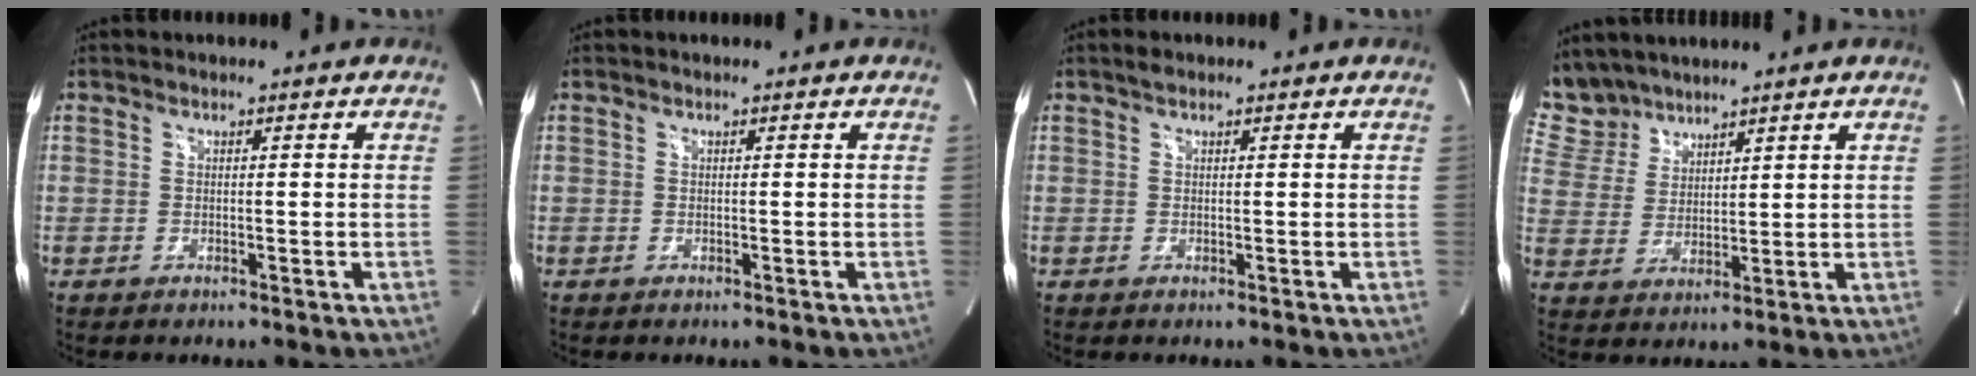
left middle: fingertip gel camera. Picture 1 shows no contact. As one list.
[{"total": 0.0}, {"total": 1.1, "force": [0.8, 0.4, 0.6], "torque": [-0.016, 0.009, 0.014]}, {"total": 7.0, "force": [6.6, 2.4, 0.1], "torque": [-0.013, 0.011, 0.149]}]